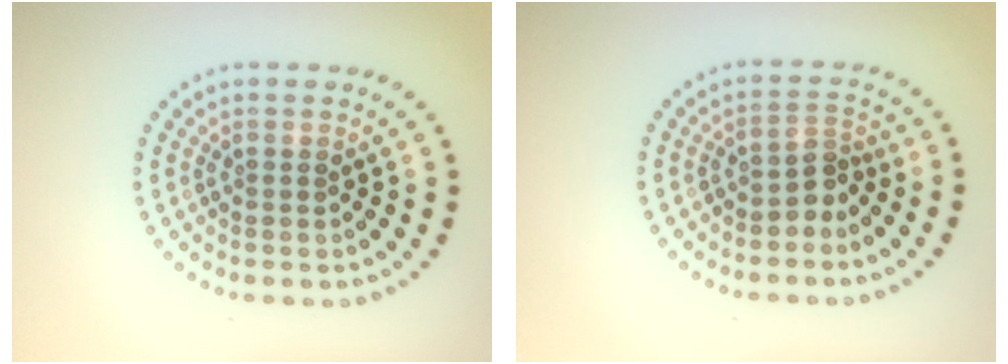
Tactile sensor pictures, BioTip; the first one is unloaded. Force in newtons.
{"total": 2.1, "press": 1.6, "slide": 1.5}